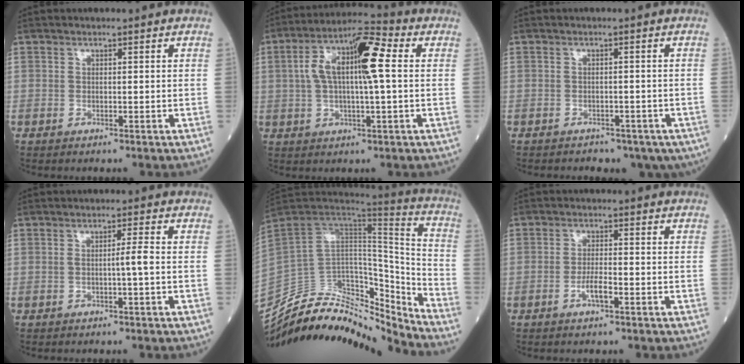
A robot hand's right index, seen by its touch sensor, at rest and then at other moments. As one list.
[{"total": 11.6, "force": [1.7, 2.2, 11.2], "torque": [-0.212, 0.031, 0.023]}, {"total": 8.4, "force": [-5.9, 5.3, 2.9], "torque": [-0.037, 0.001, -0.060]}, {"total": 1.9, "force": [-0.5, -0.5, 1.8], "torque": [-0.032, 0.001, -0.007]}, {"total": 26.1, "force": [-23.8, 6.5, 8.6], "torque": [-0.173, 0.030, -0.372]}, {"total": 2.7, "force": [-1.3, 0.4, 2.3], "torque": [-0.044, 0.002, -0.022]}]